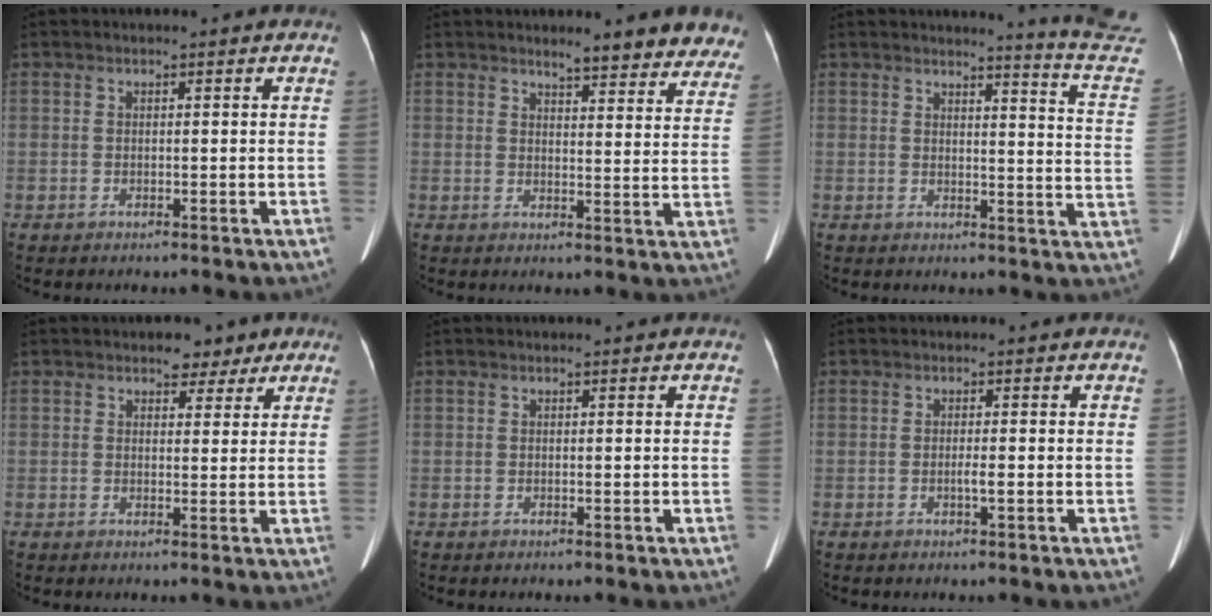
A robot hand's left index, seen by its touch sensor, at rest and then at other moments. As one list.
[{"total": 9.9, "force": [9.0, 1.8, 3.6], "torque": [-0.017, -0.015, 0.089]}, {"total": 12.4, "force": [12.0, -2.9, 0.6], "torque": [-0.013, -0.141, 0.117]}, {"total": 3.7, "force": [2.5, 2.4, 1.4], "torque": [-0.007, 0.009, 0.035]}, {"total": 0.0}, {"total": 1.1, "force": [-0.7, -0.2, 0.9], "torque": [-0.022, -0.001, -0.007]}]